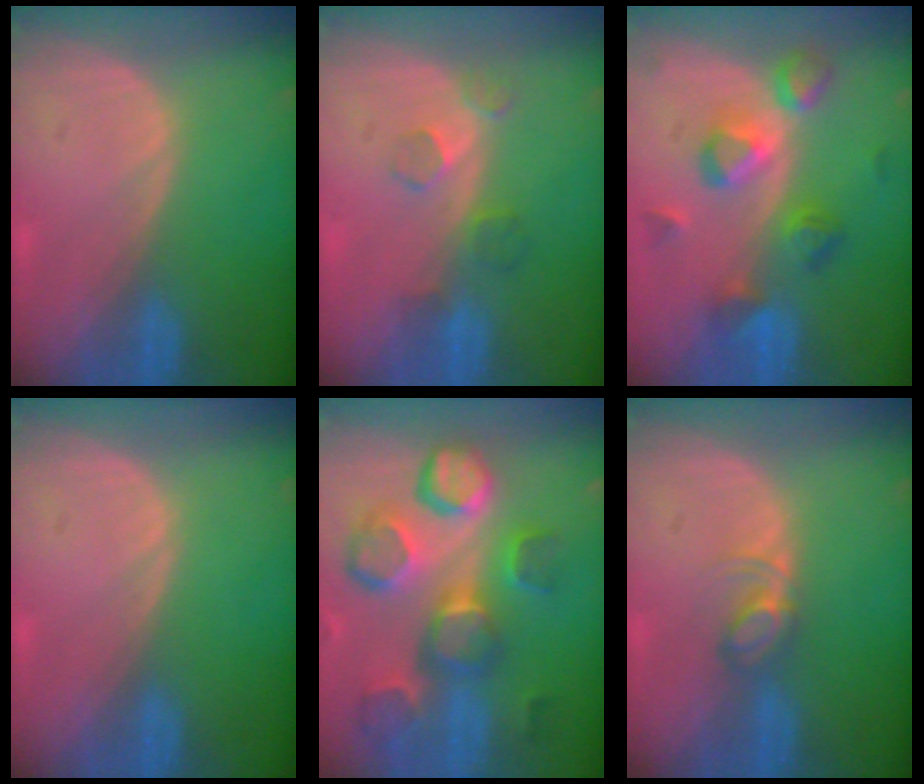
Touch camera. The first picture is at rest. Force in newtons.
{"total": 4.0, "press": 3.6, "slide": 1.8}
{"total": 7.4, "press": 7.4, "slide": 0.8}
{"total": 0.0}
{"total": 12.5, "press": 11.1, "slide": 5.8}
{"total": 3.3, "press": 3.3, "slide": 0.2}